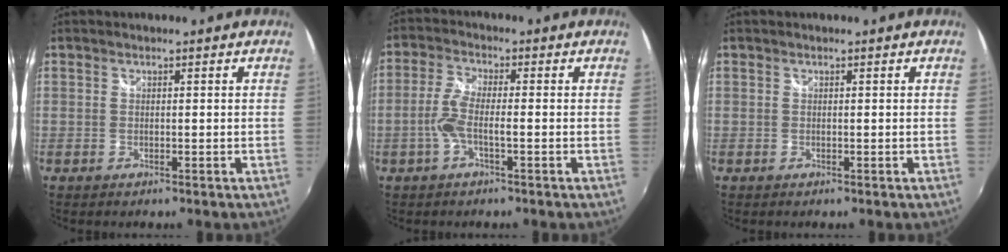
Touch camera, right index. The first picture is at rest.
{"total": 5.2, "force": [-1.5, 0.9, 4.9], "torque": [-0.111, 0.004, -0.032]}
{"total": 0.0}